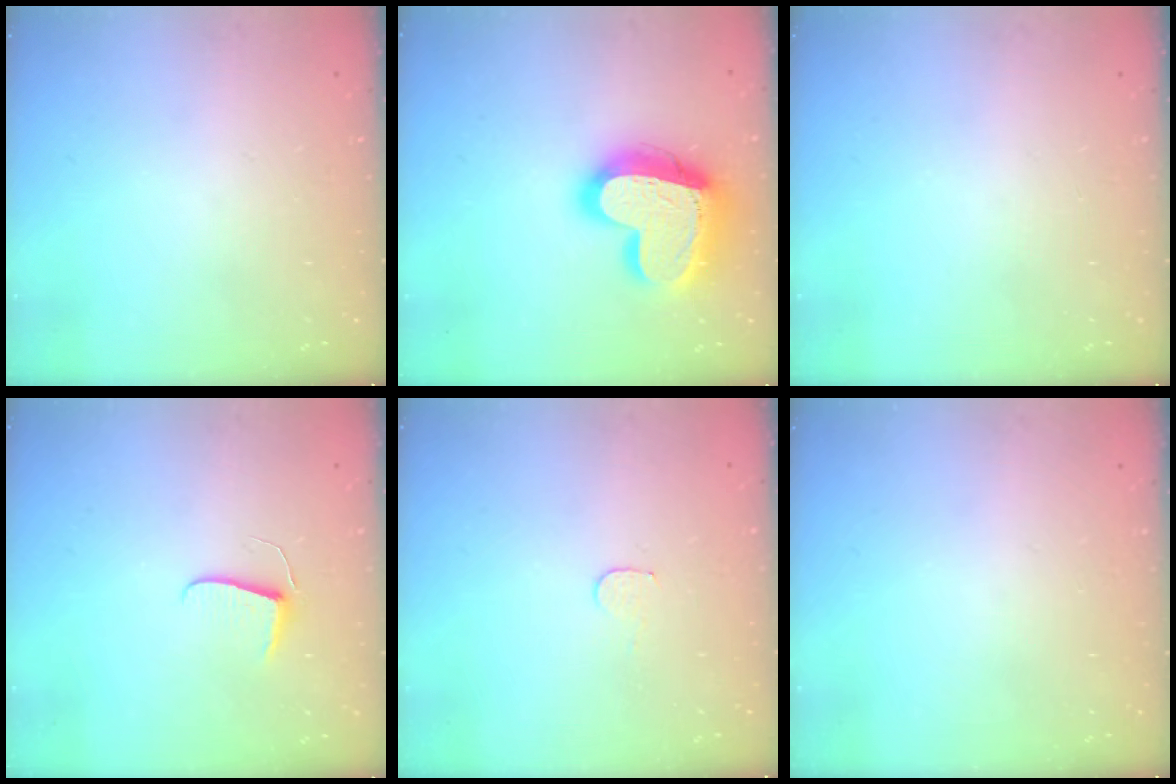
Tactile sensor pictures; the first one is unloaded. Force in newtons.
{"total": 22.7, "press": 22.6, "slide": 1.9}
{"total": 0.0}
{"total": 5.9, "press": 5.8, "slide": 0.6}
{"total": 3.5, "press": 3.5, "slide": 0.3}
{"total": 0.0}